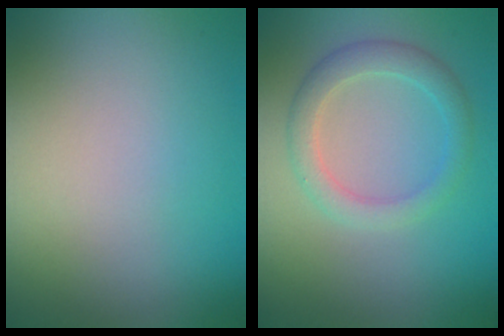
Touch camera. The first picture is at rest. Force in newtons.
{"total": 2.9, "press": 2.9, "slide": 0.2}